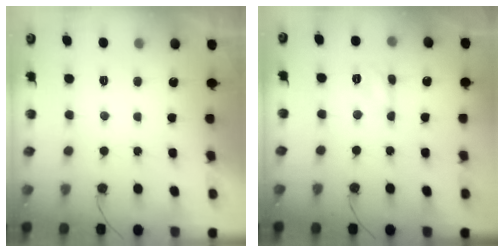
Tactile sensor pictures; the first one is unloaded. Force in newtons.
{"total": 4.3, "press": 4.2, "slide": 0.3}